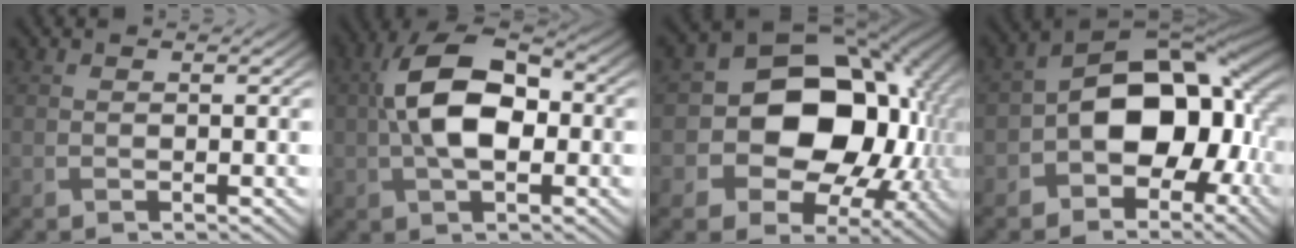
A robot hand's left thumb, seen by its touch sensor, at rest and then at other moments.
{"total": 10.7, "force": [0.0, 5.8, 9.0], "torque": [-0.179, 0.012, -0.008]}
{"total": 16.4, "force": [-1.4, 12.2, 10.8], "torque": [-0.167, -0.036, -0.015]}
{"total": 13.2, "force": [-2.5, 8.8, 9.5], "torque": [-0.147, 0.000, -0.058]}